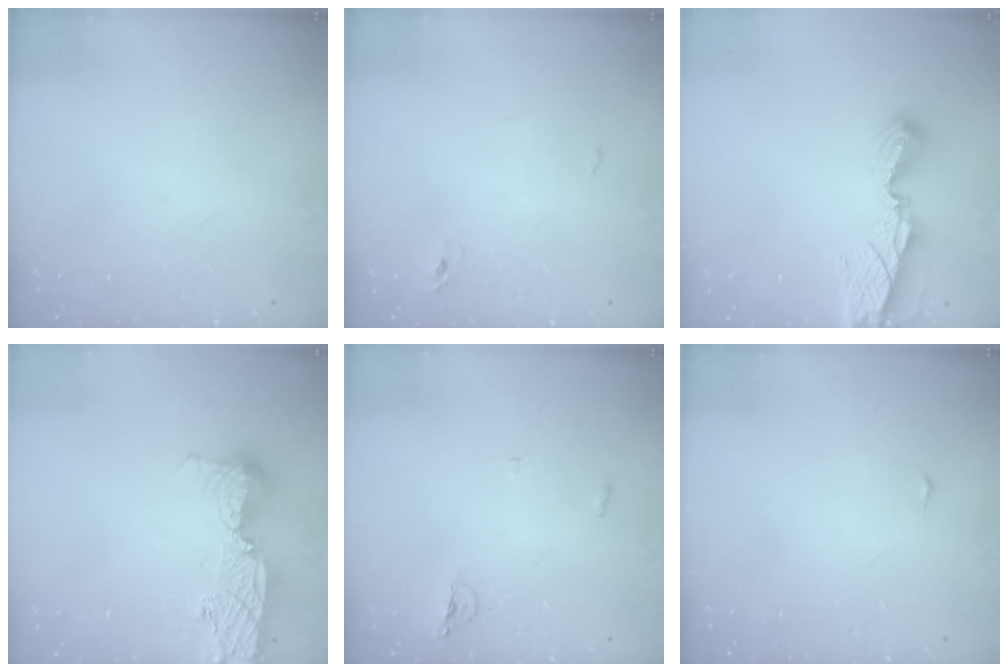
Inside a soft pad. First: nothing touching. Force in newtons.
{"total": 2.4, "press": 2.1, "slide": 1.0}
{"total": 6.8, "press": 6.7, "slide": 0.8}
{"total": 16.2, "press": 16.2, "slide": 1.1}
{"total": 4.1, "press": 4.0, "slide": 0.9}
{"total": 6.7, "press": 2.3, "slide": 6.3}